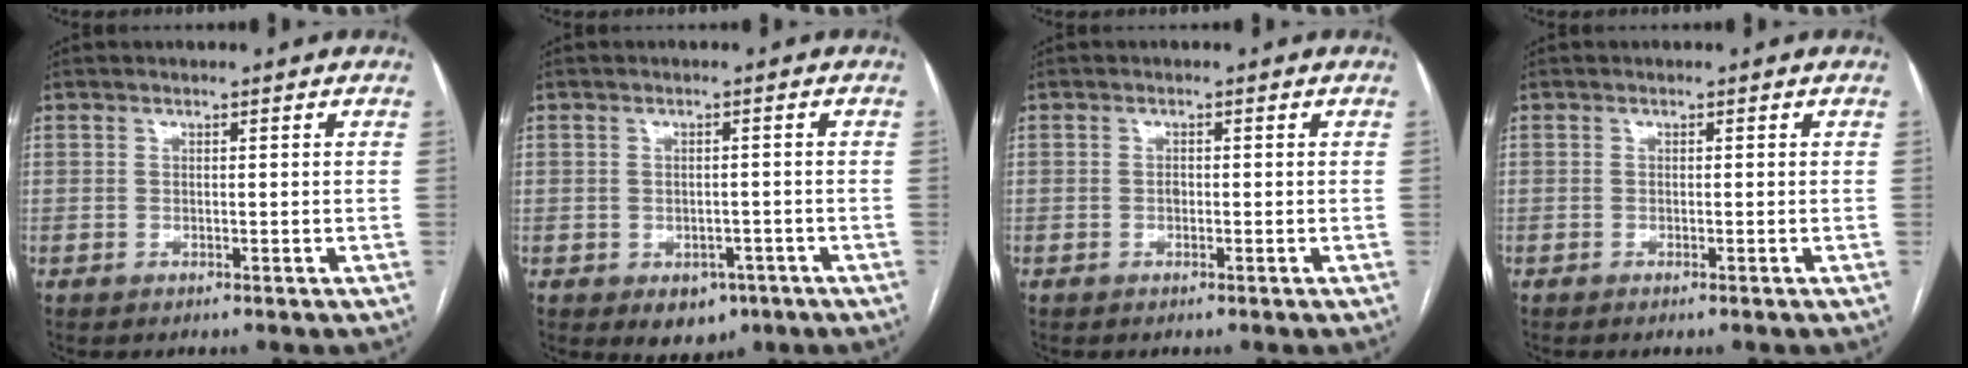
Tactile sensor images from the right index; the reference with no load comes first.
{"total": 4.6, "force": [-2.2, 3.3, 2.2], "torque": [-0.021, 0.002, -0.017]}
{"total": 0.7, "force": [-0.1, 0.5, 0.5], "torque": [-0.008, 0.002, -0.004]}
{"total": 0.5, "force": [-0.3, -0.1, 0.4], "torque": [-0.009, -0.001, -0.008]}